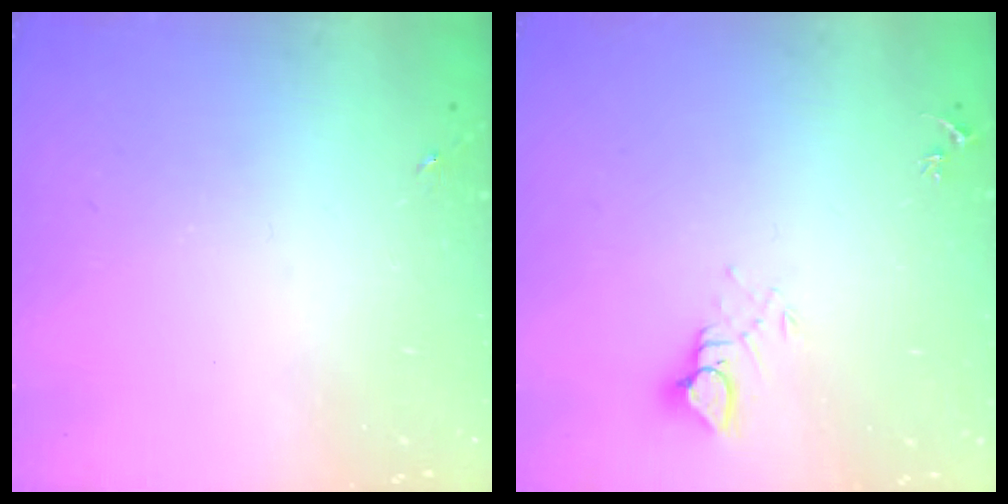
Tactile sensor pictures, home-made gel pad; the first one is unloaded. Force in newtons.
{"total": 4.3, "press": 4.3, "slide": 0.3}